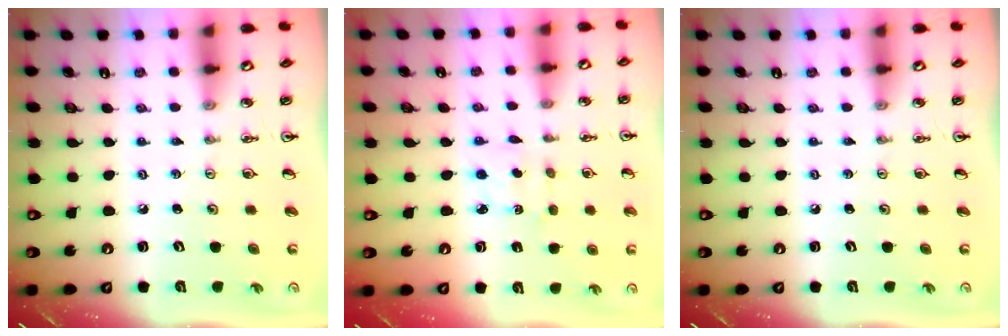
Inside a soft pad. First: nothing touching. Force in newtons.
{"total": 2.5, "press": 2.4, "slide": 0.6}
{"total": 0.0}